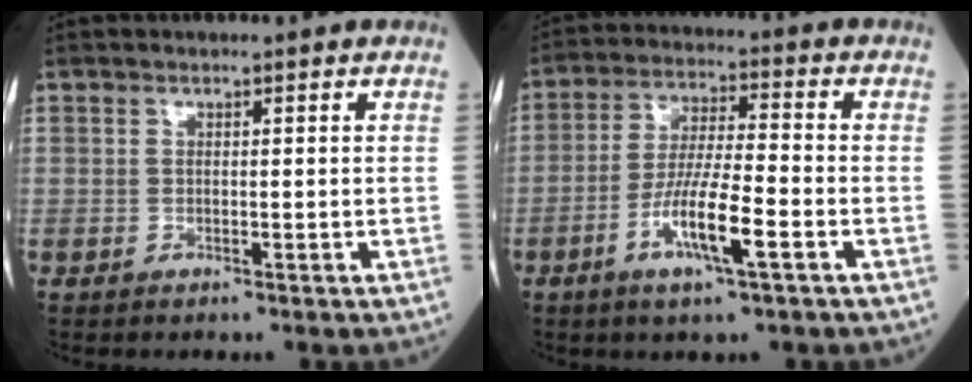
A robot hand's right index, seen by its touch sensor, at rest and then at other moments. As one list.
[{"total": 9.4, "force": [-3.8, 0.9, 8.6], "torque": [-0.163, -0.007, -0.072]}]